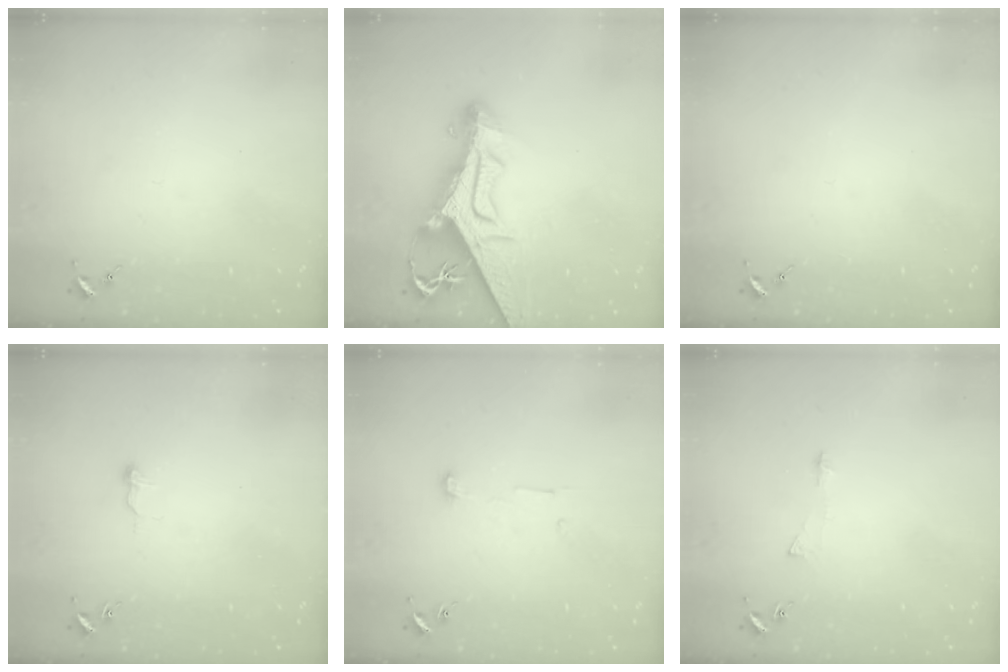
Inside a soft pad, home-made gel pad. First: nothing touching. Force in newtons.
{"total": 17.6, "press": 17.5, "slide": 1.7}
{"total": 0.0}
{"total": 4.6, "press": 4.5, "slide": 0.6}
{"total": 5.0, "press": 5.0, "slide": 0.5}
{"total": 3.3, "press": 3.3, "slide": 0.3}